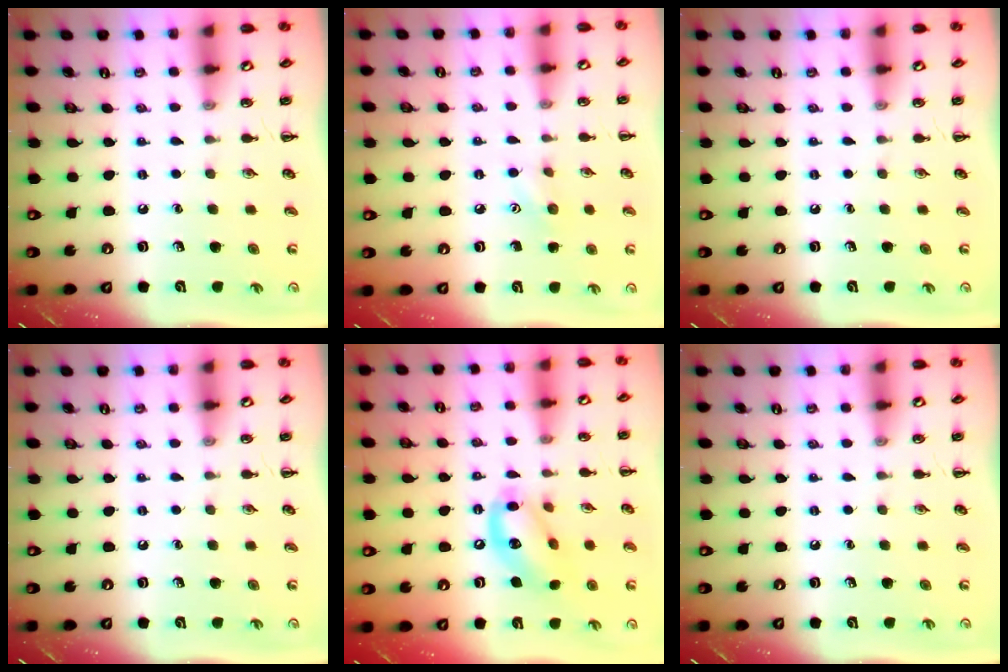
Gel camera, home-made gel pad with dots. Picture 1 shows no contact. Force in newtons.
{"total": 6.5, "press": 6.4, "slide": 1.2}
{"total": 0.0}
{"total": 0.0}
{"total": 14.0, "press": 13.7, "slide": 3.0}
{"total": 0.0}